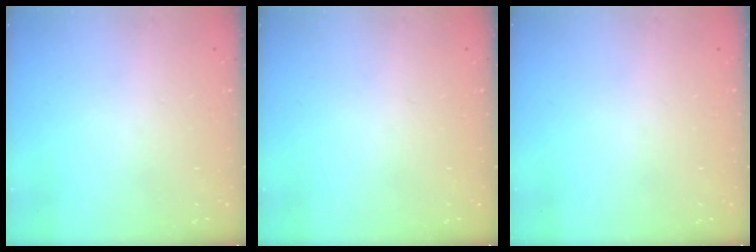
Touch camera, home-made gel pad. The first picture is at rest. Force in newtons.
{"total": 0.0}
{"total": 0.0}